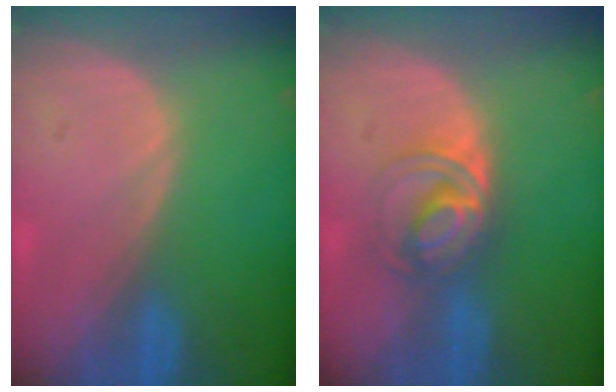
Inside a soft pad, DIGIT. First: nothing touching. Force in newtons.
{"total": 5.8, "press": 5.4, "slide": 2.1}